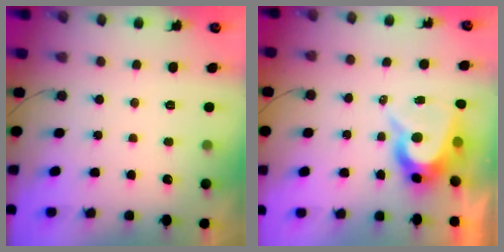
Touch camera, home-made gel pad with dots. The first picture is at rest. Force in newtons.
{"total": 9.2, "press": 9.2, "slide": 0.9}